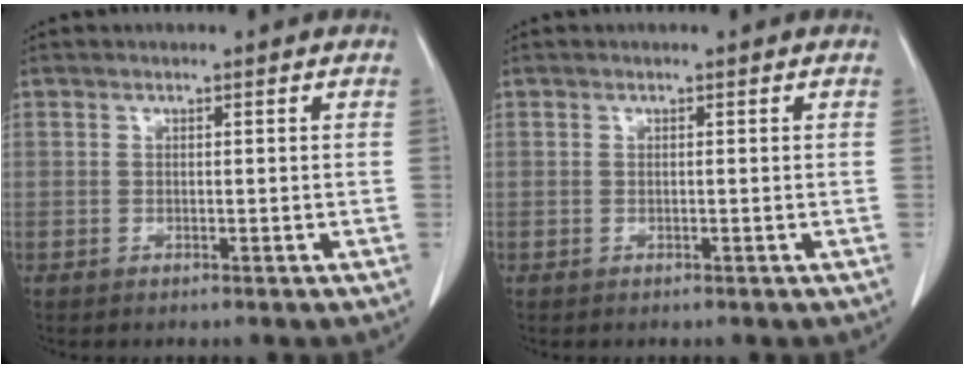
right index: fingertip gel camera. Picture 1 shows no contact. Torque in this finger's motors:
{"motor_torque": [-0.22, 0.04, -0.09, 0.00]}